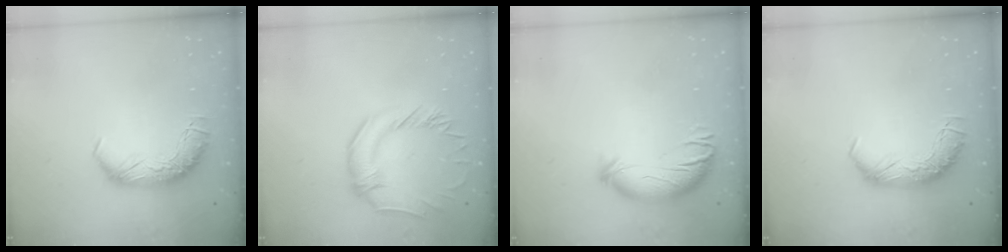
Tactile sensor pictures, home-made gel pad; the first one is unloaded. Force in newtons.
{"total": 1.0, "press": 0.5, "slide": 0.8}
{"total": 3.8, "press": 3.0, "slide": 2.3}
{"total": 0.0}